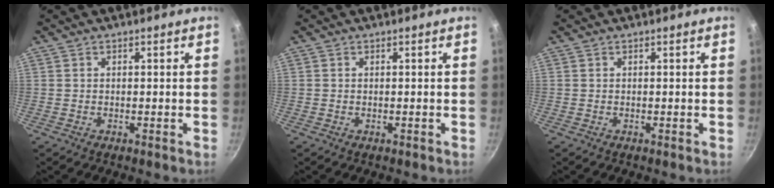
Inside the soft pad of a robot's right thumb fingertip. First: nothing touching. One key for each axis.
{"total": 0.0}
{"total": 0.0}